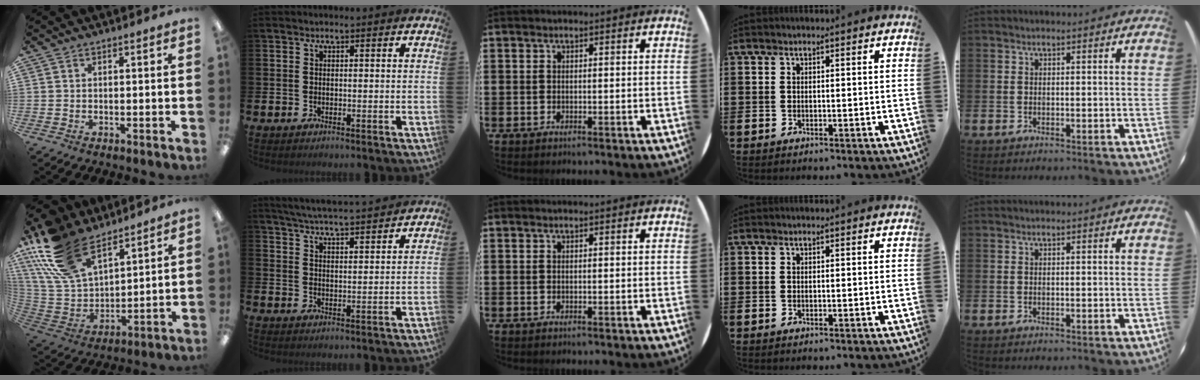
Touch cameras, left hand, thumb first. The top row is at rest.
{"thumb": {"total": 21.6, "force": [14.5, 11.1, 11.7], "torque": [-0.282, -0.068, 0.269]}, "index": {"total": 5.4, "force": [5.4, -0.1, 0.8], "torque": [-0.035, -0.035, 0.094]}}